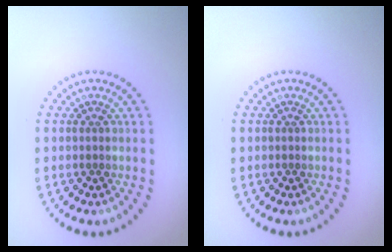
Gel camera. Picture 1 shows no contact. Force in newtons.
{"total": 0.0}